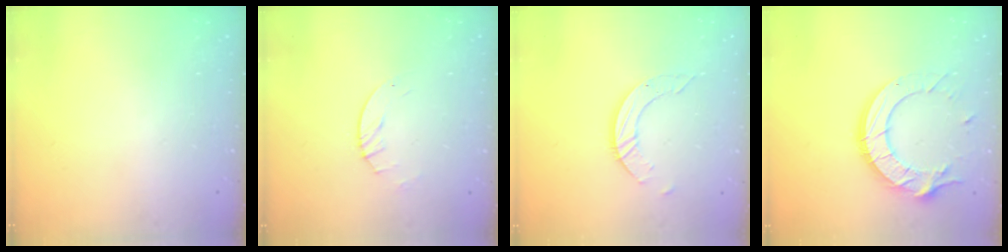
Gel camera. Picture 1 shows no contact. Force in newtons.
{"total": 2.8, "press": 2.8, "slide": 0.4}
{"total": 5.8, "press": 5.8, "slide": 0.1}
{"total": 15.2, "press": 15.2, "slide": 1.3}